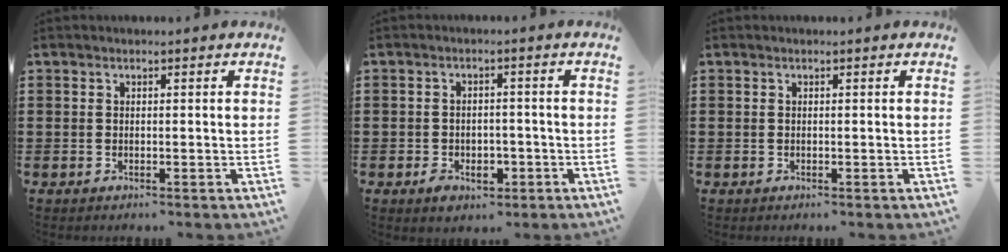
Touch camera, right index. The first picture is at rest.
{"total": 2.7, "force": [-1.5, 1.9, 1.2], "torque": [-0.025, 0.001, -0.031]}
{"total": 0.0}